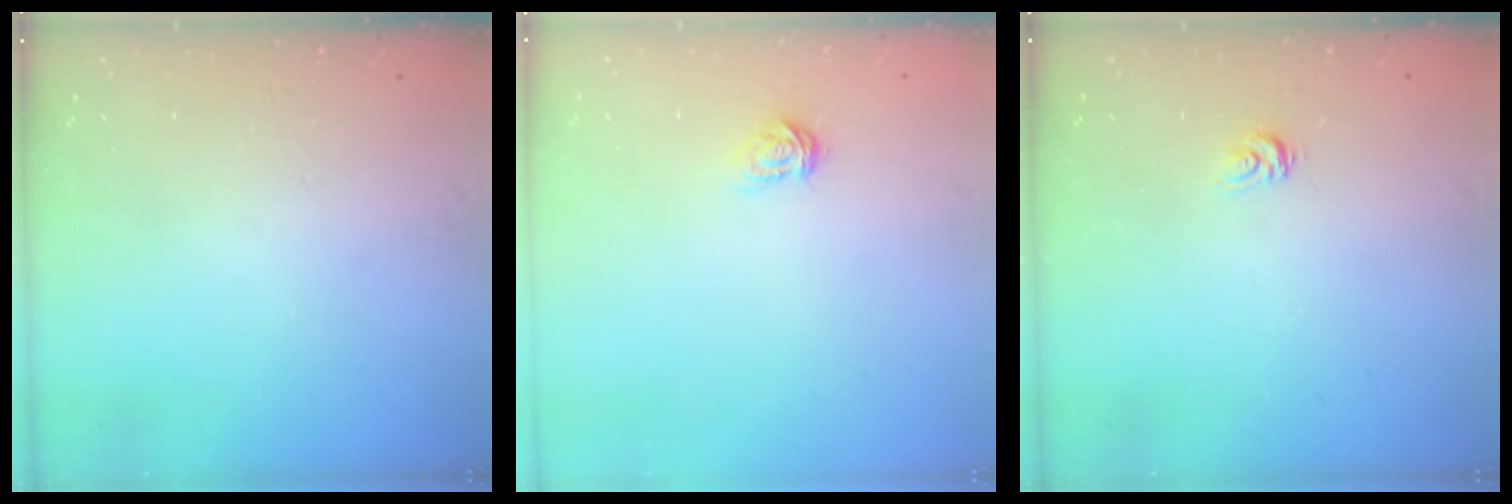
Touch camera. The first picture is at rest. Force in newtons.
{"total": 3.6, "press": 3.6, "slide": 0.4}
{"total": 3.2, "press": 3.2, "slide": 0.1}